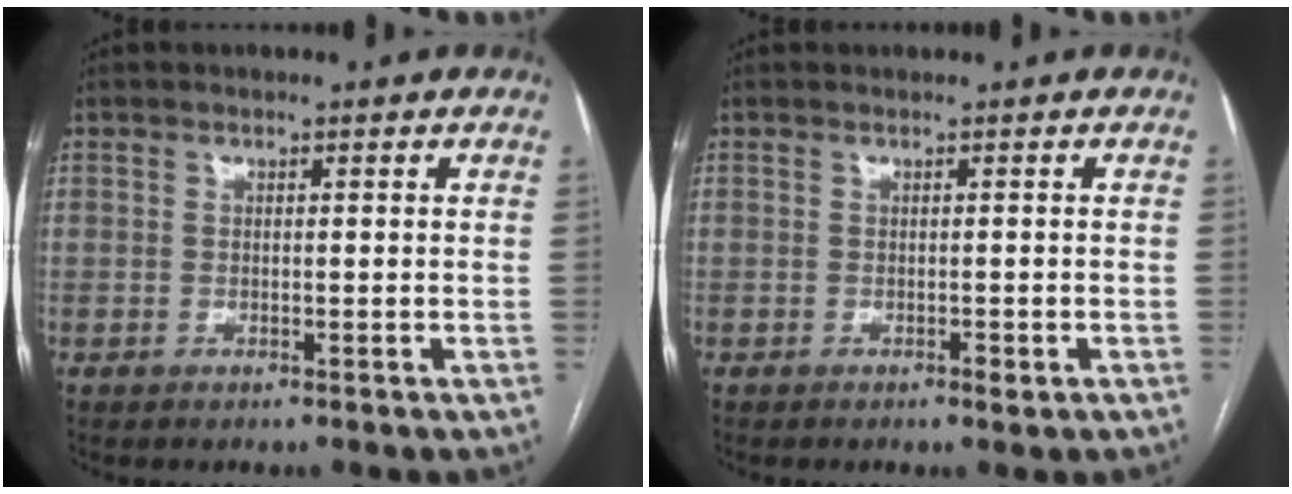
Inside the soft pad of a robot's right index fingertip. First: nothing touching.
{"total": 1.0, "force": [-0.1, 0.5, 0.8], "torque": [-0.012, 0.002, -0.001]}